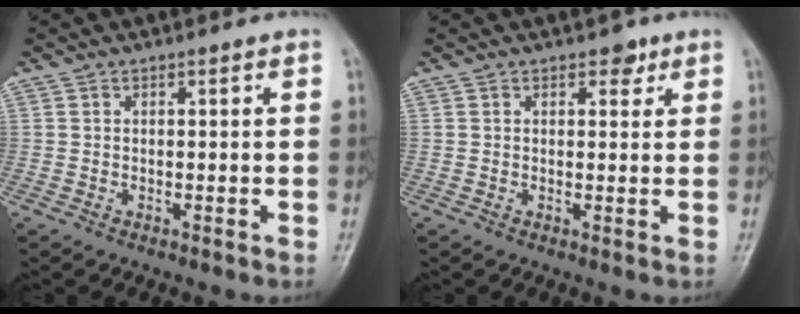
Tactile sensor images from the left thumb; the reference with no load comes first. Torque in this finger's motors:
{"motor_torque": [0.67, -0.21, 0.06, -0.20, 0.00]}